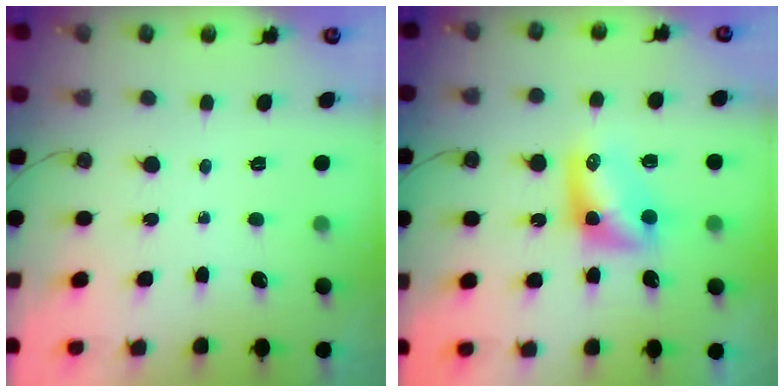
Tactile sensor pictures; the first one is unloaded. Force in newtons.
{"total": 9.4, "press": 9.4, "slide": 0.4}